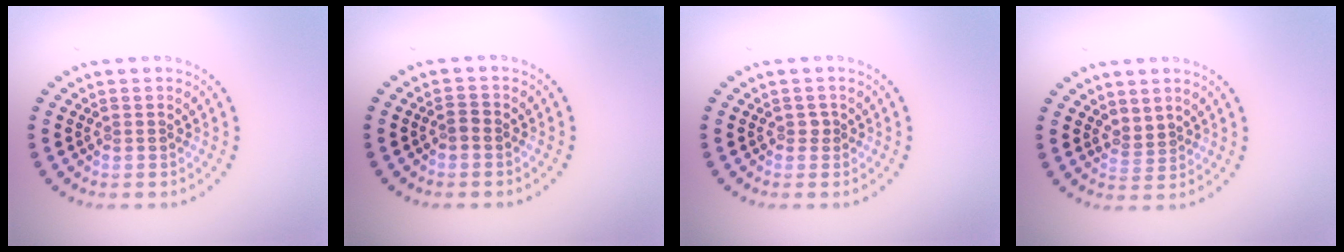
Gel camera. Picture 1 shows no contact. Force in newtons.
{"total": 0.9, "press": 0.8, "slide": 0.3}
{"total": 0.5, "press": 0.4, "slide": 0.3}
{"total": 1.0, "press": 0.7, "slide": 0.7}